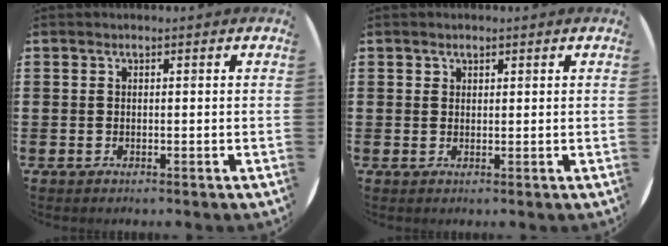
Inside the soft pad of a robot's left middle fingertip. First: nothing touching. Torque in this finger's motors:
{"motor_torque": [-0.23, 0.04, -0.05, -0.01]}